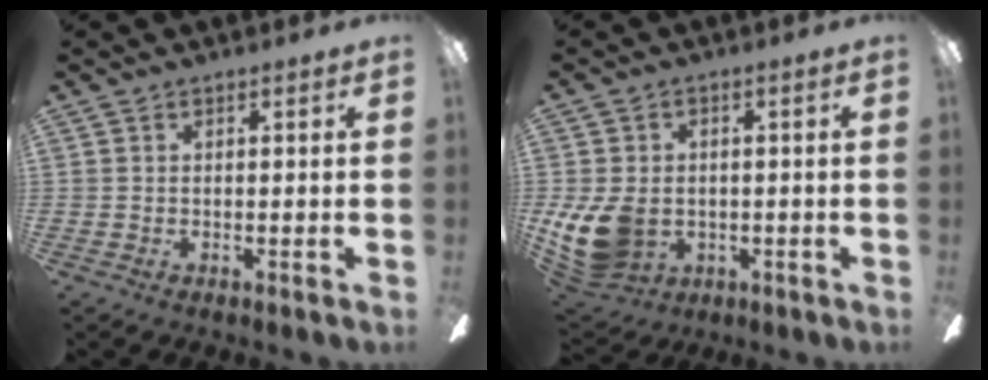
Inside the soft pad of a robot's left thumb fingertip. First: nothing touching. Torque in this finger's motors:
{"motor_torque": [-0.35, 1.10, 0.15, -0.04, 0.13]}